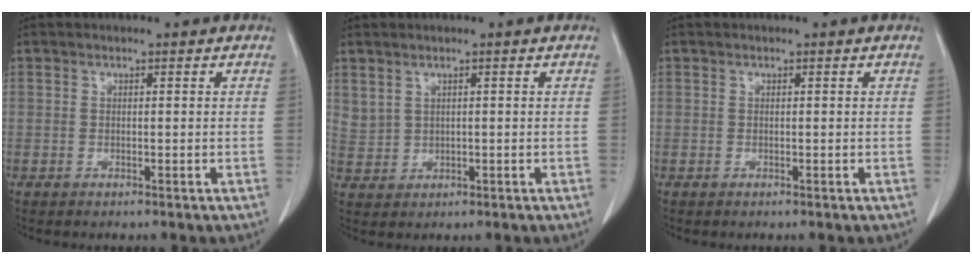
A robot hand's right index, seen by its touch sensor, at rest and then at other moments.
{"total": 2.3, "force": [1.6, 1.4, 0.8], "torque": [-0.019, -0.001, 0.041]}
{"total": 0.0}